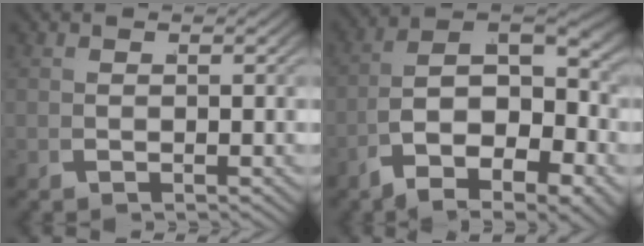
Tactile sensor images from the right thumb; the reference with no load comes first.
{"total": 13.2, "force": [-1.8, 9.0, 9.5], "torque": [-0.184, -0.042, -0.024]}